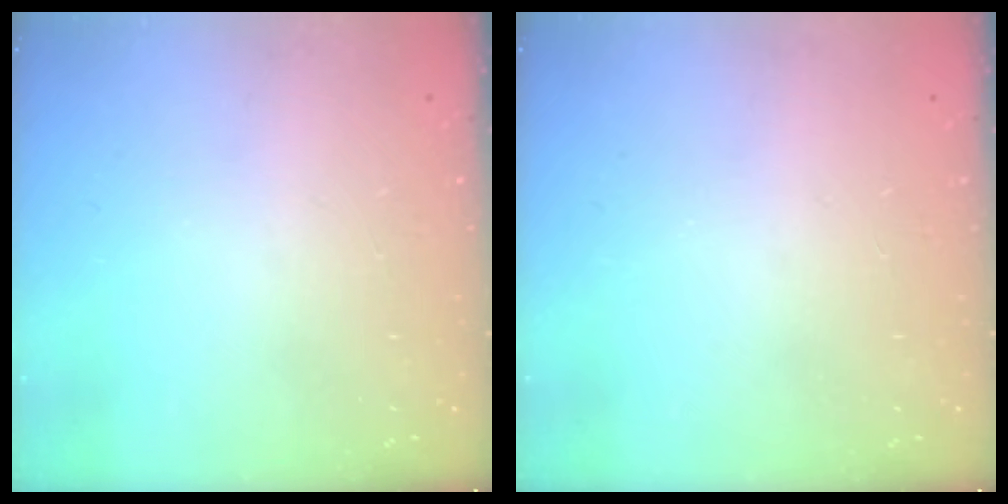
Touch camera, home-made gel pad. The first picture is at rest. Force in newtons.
{"total": 0.0}